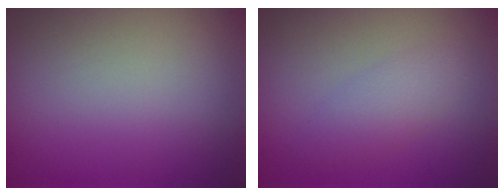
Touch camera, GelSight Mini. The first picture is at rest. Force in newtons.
{"total": 2.2, "press": 2.2, "slide": 0.1}